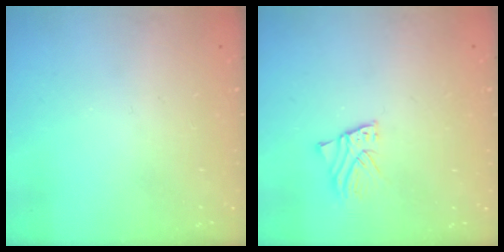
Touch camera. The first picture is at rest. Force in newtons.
{"total": 2.3, "press": 2.3, "slide": 0.1}